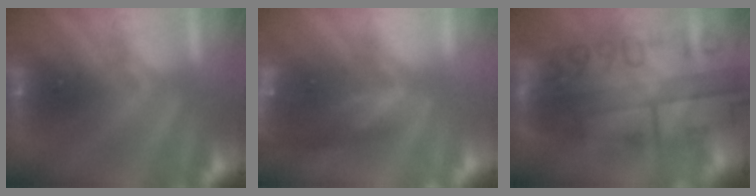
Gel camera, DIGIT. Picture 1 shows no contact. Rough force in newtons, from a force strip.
{"total": 10.9}
{"total": 8.8}